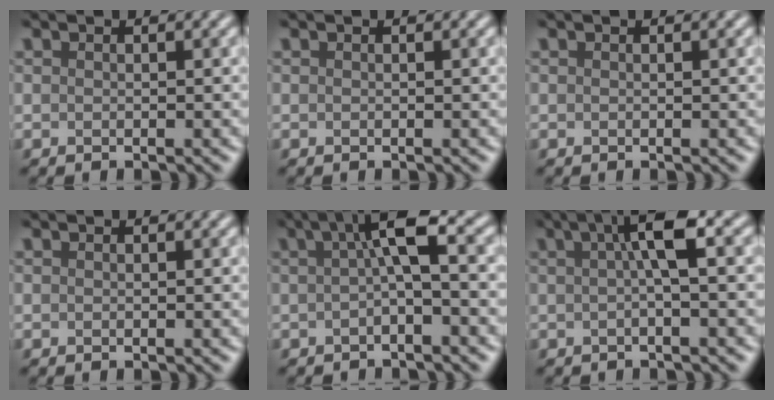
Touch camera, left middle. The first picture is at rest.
{"total": 0.0}
{"total": 0.0}
{"total": 0.0}
{"total": 4.3, "force": [0.4, 0.8, 4.2], "torque": [-0.070, 0.012, 0.001]}
{"total": 3.9, "force": [0.7, 0.6, 3.8], "torque": [-0.061, 0.009, 0.006]}